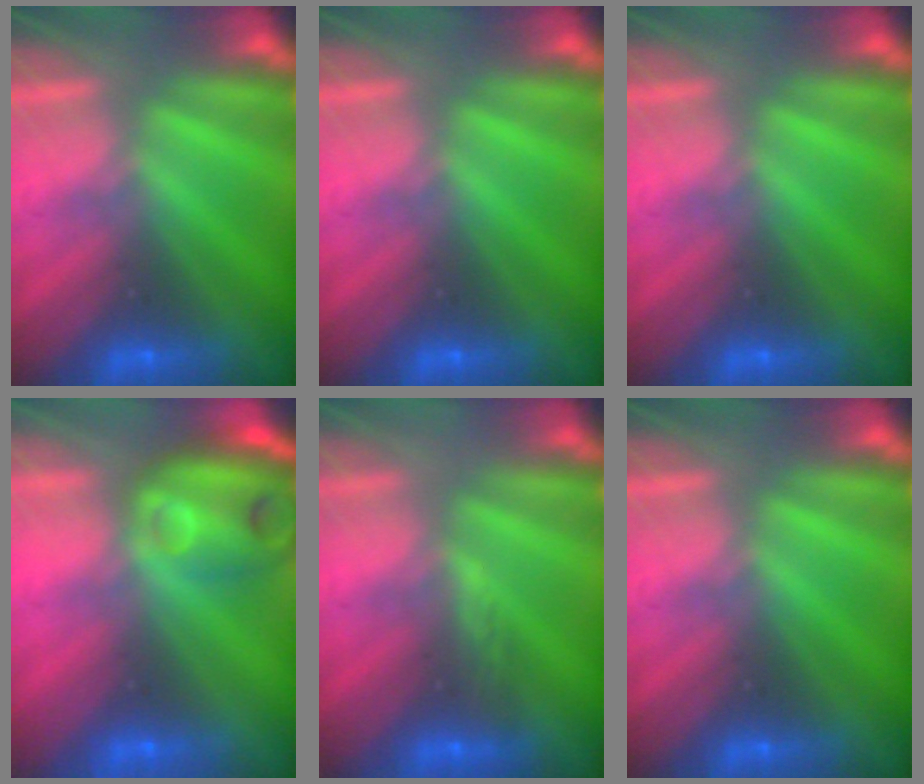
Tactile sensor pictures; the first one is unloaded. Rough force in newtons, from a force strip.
{"total": 0.0}
{"total": 0.0}
{"total": 9.4}
{"total": 2.8}
{"total": 0.0}